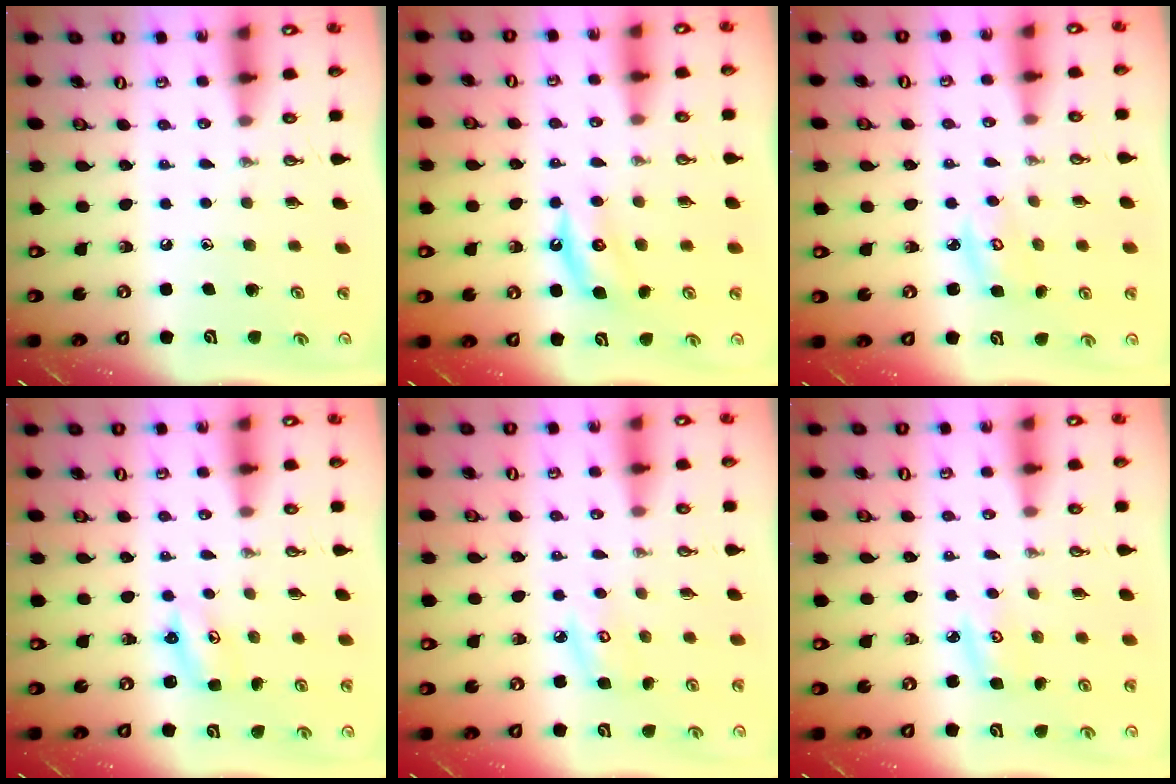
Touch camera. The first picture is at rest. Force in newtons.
{"total": 5.0, "press": 4.9, "slide": 0.9}
{"total": 3.8, "press": 3.8, "slide": 0.2}
{"total": 2.9, "press": 2.9, "slide": 0.3}
{"total": 6.1, "press": 6.1, "slide": 0.5}
{"total": 4.9, "press": 4.8, "slide": 0.6}